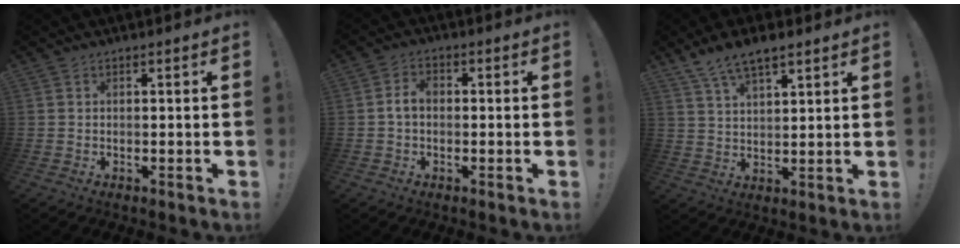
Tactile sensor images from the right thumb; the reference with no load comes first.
{"total": 4.0, "force": [-0.2, 2.6, 3.0], "torque": [-0.049, 0.010, -0.005]}
{"total": 7.9, "force": [5.7, 3.0, 4.6], "torque": [-0.082, -0.022, 0.105]}